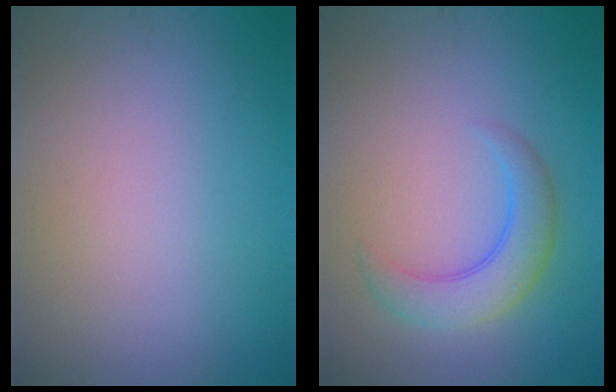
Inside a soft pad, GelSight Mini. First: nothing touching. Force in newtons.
{"total": 3.7, "press": 3.7, "slide": 0.1}